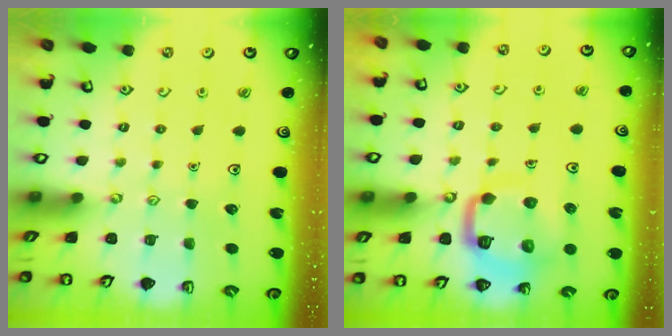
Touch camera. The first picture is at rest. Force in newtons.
{"total": 12.6, "press": 12.6, "slide": 1.4}